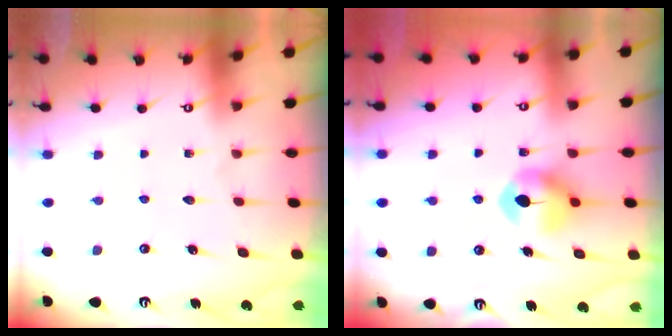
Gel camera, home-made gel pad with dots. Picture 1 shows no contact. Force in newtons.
{"total": 8.0, "press": 7.9, "slide": 0.3}